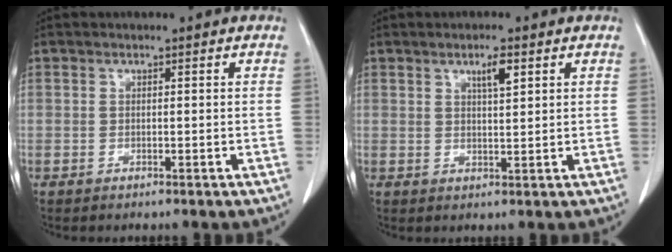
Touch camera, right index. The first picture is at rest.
{"total": 3.3, "force": [1.8, 0.5, 2.8], "torque": [-0.046, -0.003, 0.030]}